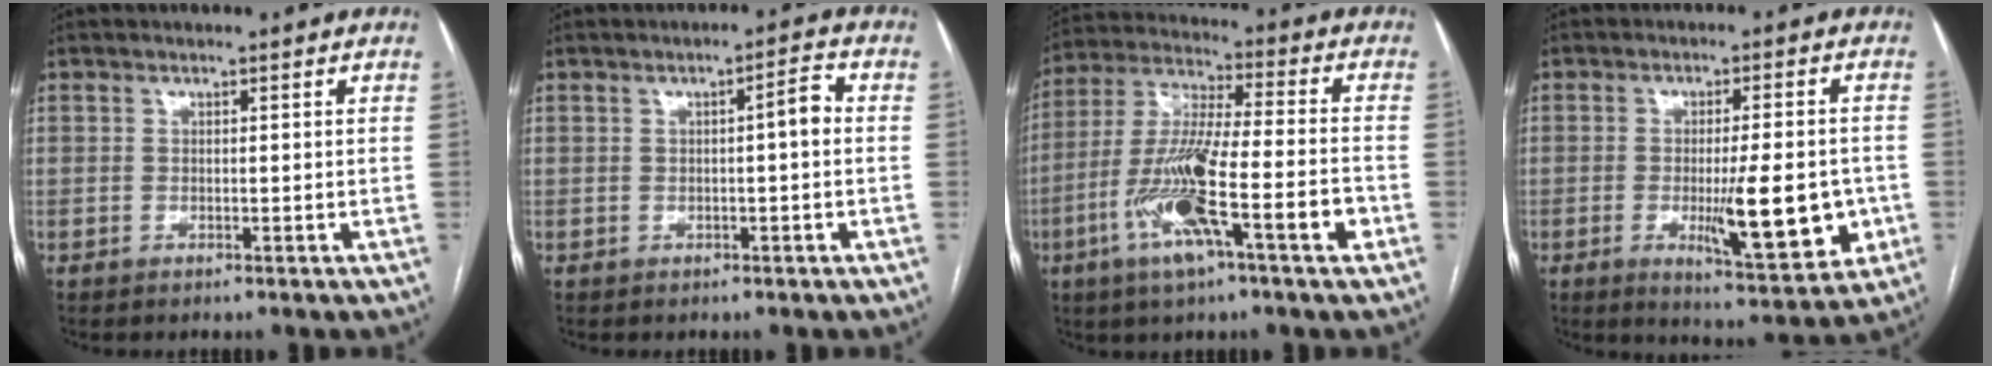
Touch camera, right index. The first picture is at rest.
{"total": 2.9, "force": [0.1, 0.4, 2.8], "torque": [-0.037, 0.007, 0.000]}
{"total": 16.1, "force": [-6.2, 1.3, 14.8], "torque": [-0.286, -0.005, -0.112]}
{"total": 12.5, "force": [-2.6, 2.4, 12.0], "torque": [-0.174, -0.018, -0.033]}